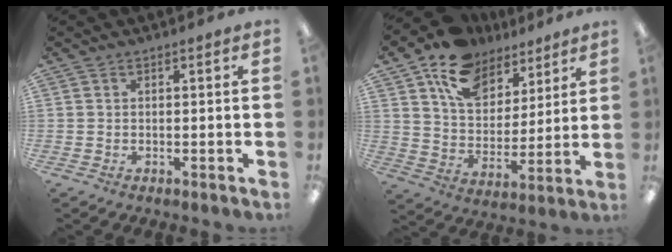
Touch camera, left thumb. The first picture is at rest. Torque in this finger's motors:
{"motor_torque": [-0.07, 0.62, 1.06, -1.71, 0.05]}